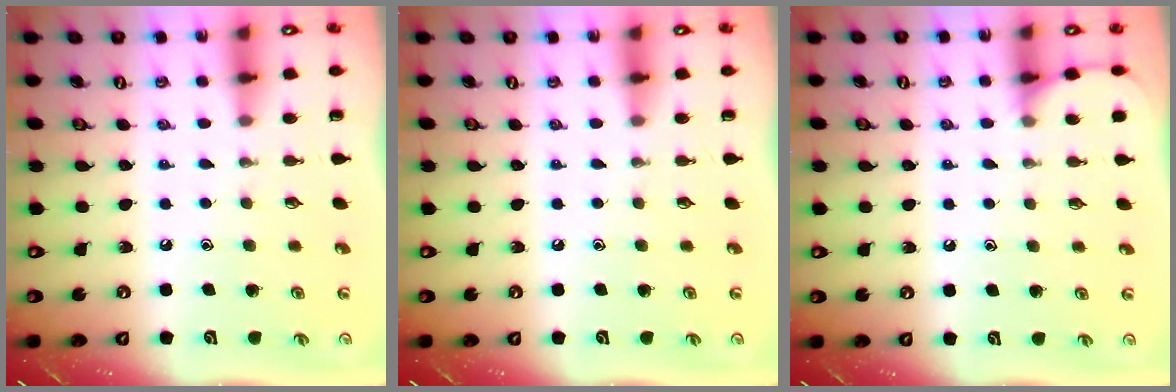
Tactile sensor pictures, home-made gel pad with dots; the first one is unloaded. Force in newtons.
{"total": 0.0}
{"total": 3.9, "press": 3.8, "slide": 0.5}